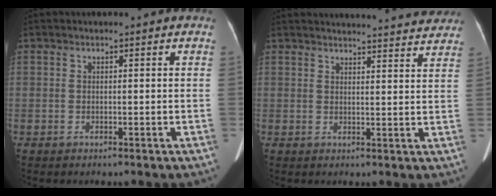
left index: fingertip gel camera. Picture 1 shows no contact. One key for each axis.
{"total": 21.6, "fx": 20.8, "fy": 2.6, "fz": 5.1, "tx": -0.064, "ty": -0.014, "tz": 0.244}